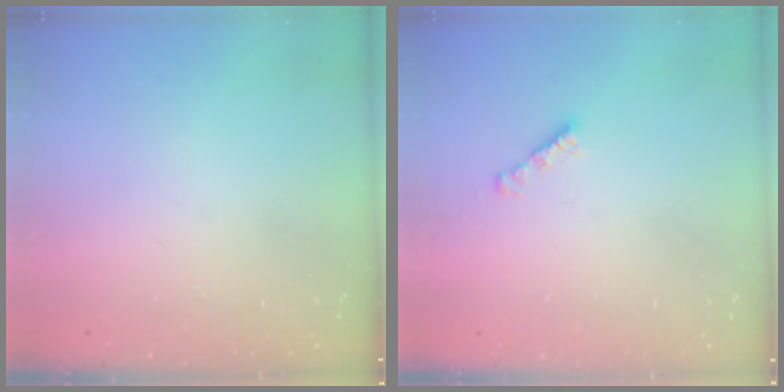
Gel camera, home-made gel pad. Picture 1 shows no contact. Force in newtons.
{"total": 2.3, "press": 2.3, "slide": 0.2}